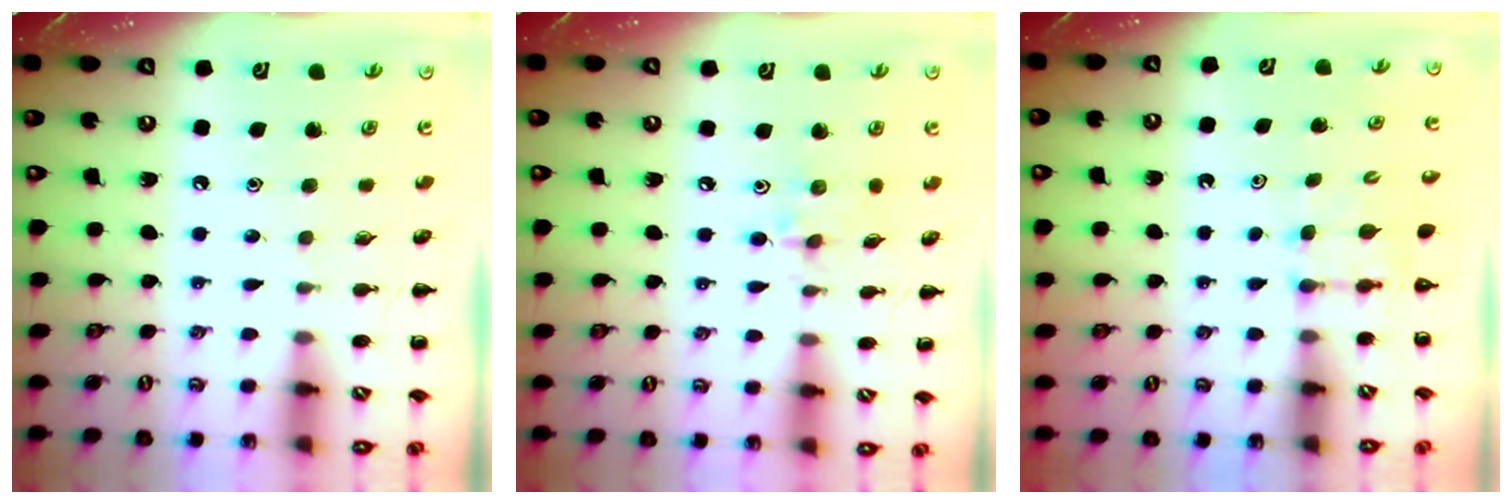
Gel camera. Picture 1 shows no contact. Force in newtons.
{"total": 3.3, "press": 3.2, "slide": 0.4}
{"total": 2.8, "press": 2.6, "slide": 1.1}